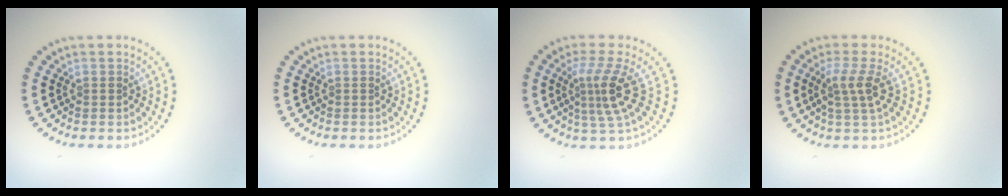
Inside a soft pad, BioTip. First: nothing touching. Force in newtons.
{"total": 0.0}
{"total": 3.8, "press": 2.6, "slide": 2.8}
{"total": 2.8, "press": 2.1, "slide": 1.8}